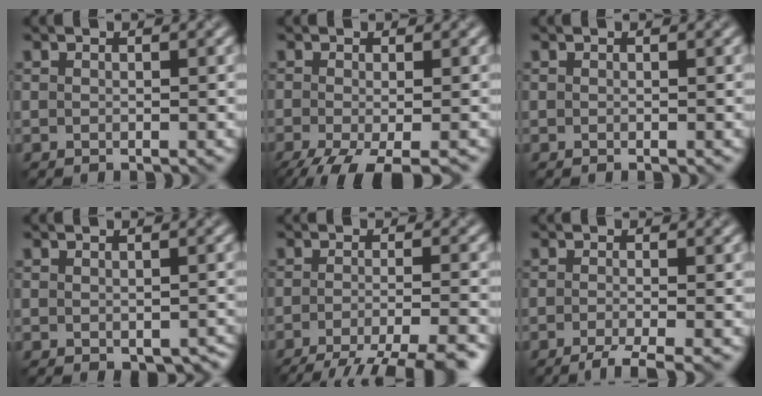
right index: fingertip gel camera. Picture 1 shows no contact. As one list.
[{"total": 6.5, "force": [-3.9, 1.9, 4.8], "torque": [-0.089, -0.018, -0.067]}, {"total": 0.0}, {"total": 2.4, "force": [-1.0, 1.3, 1.8], "torque": [-0.024, -0.017, -0.001]}, {"total": 10.0, "force": [-7.6, 2.3, 6.0], "torque": [-0.075, -0.016, -0.101]}, {"total": 2.9, "force": [-1.8, 0.5, 2.2], "torque": [-0.033, -0.004, -0.041]}]